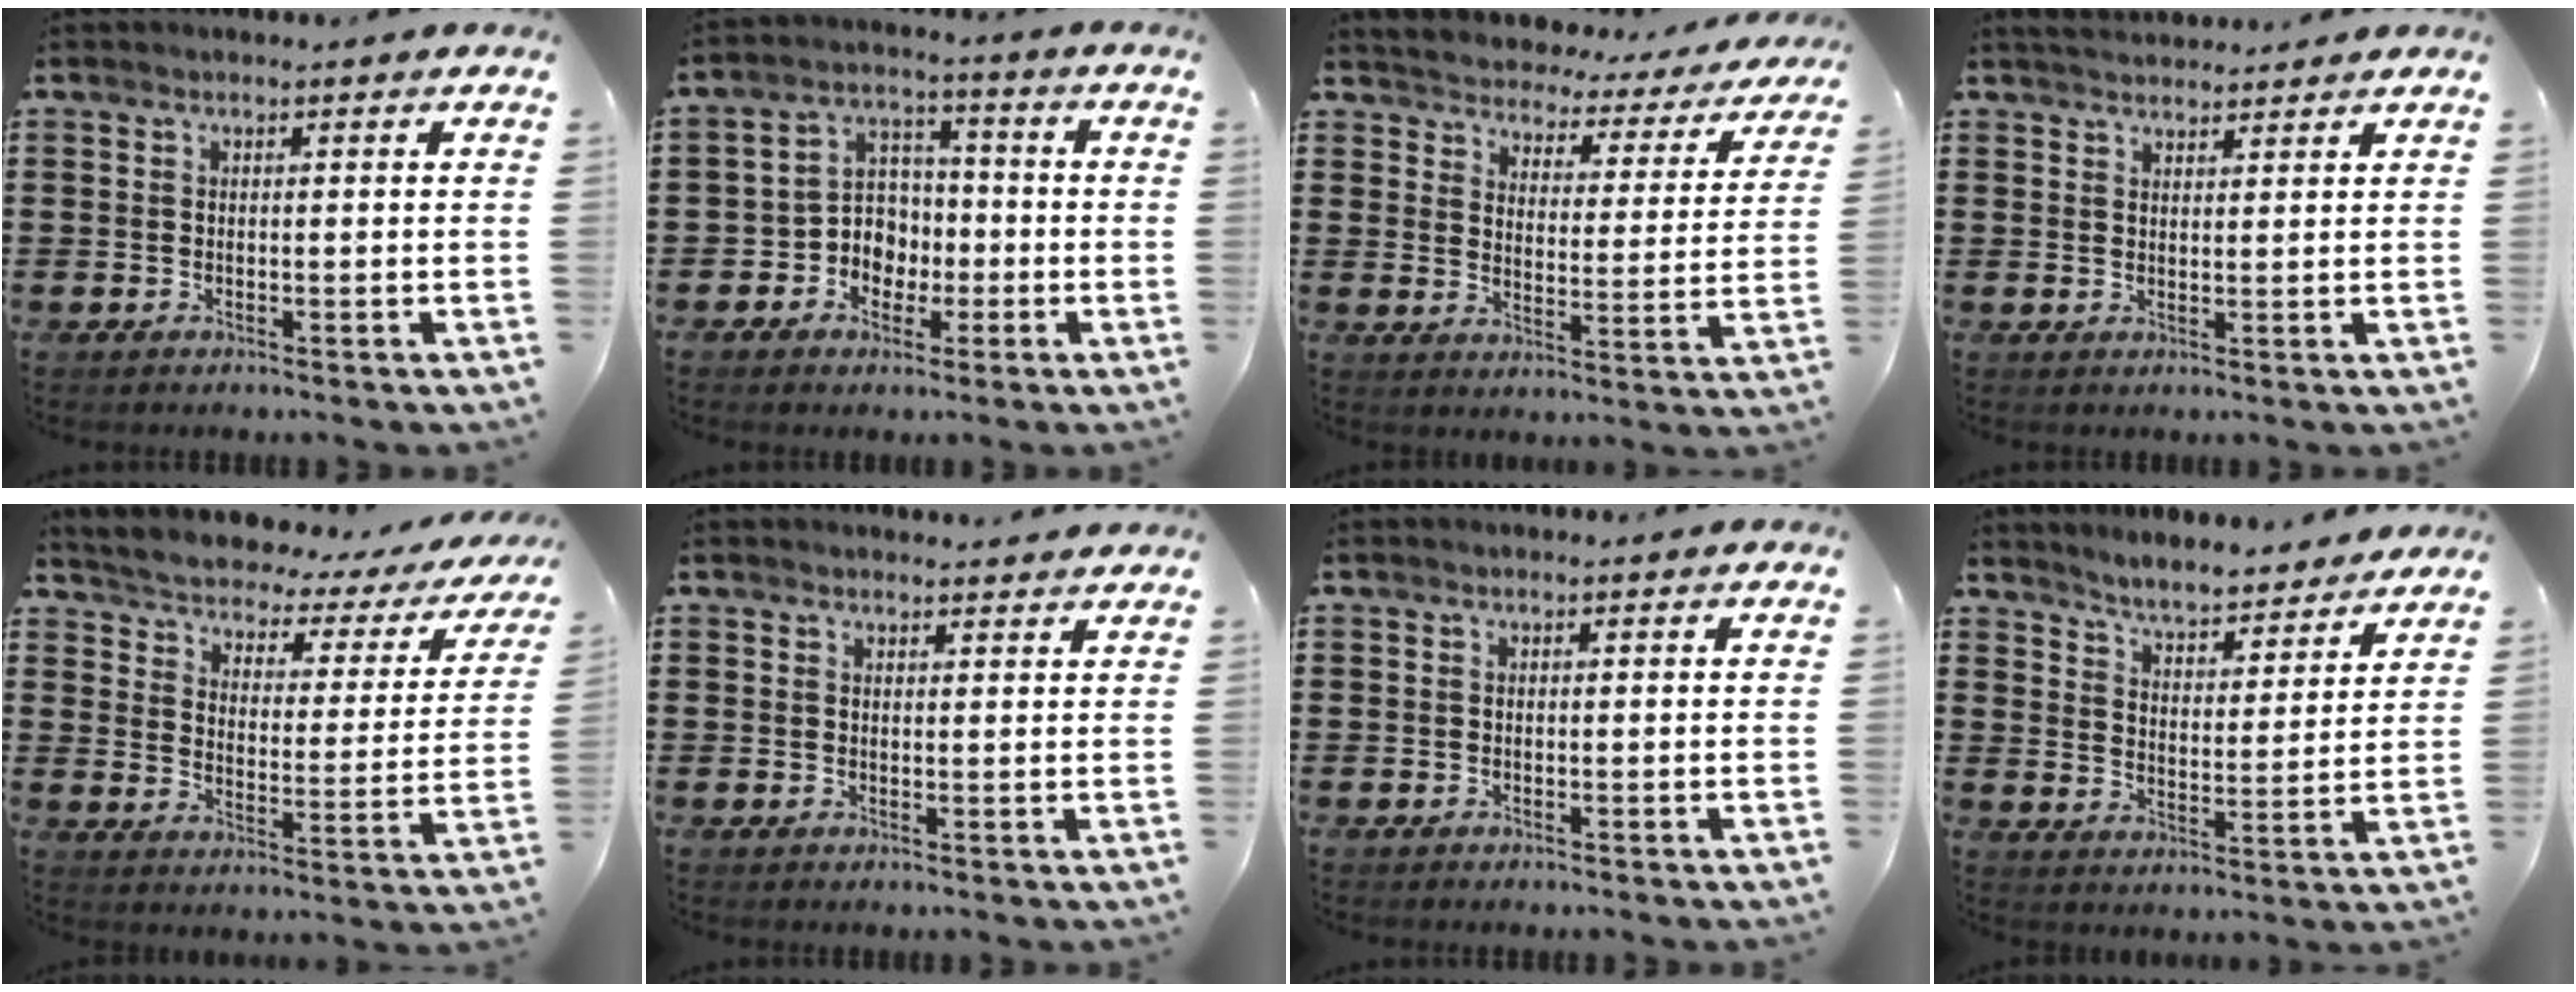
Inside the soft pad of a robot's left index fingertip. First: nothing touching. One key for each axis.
{"total": 5.7, "fx": -1.9, "fy": 5.1, "fz": 1.7, "tx": -0.047, "ty": 0.014, "tz": -0.038}
{"total": 2.8, "fx": 2.7, "fy": 0.3, "fz": -0.4, "tx": -0.015, "ty": -0.032, "tz": 0.037}
{"total": 2.6, "fx": 2.6, "fy": 0.3, "fz": 0.2, "tx": -0.012, "ty": -0.002, "tz": 0.051}
{"total": 2.3, "fx": 2.3, "fy": 0.3, "fz": 0.4, "tx": -0.028, "ty": -0.029, "tz": 0.027}
{"total": 1.6, "fx": 1.6, "fy": 0.1, "fz": 0.2, "tx": -0.008, "ty": 0.000, "tz": 0.031}
{"total": 0.0}
{"total": 4.8, "fx": 4.7, "fy": 0.0, "fz": 0.7, "tx": -0.038, "ty": -0.036, "tz": 0.078}